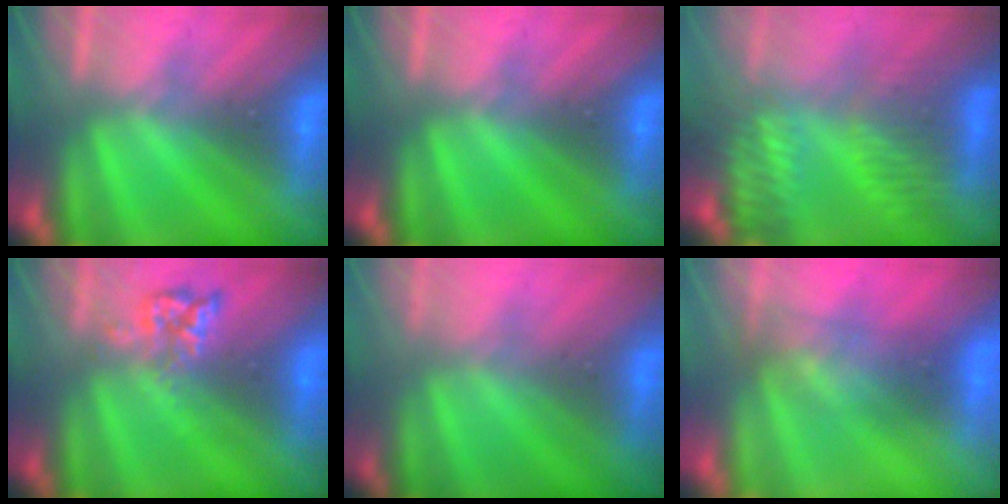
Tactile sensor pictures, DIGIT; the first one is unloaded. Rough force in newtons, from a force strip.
{"total": 0.0}
{"total": 4.4}
{"total": 2.4}
{"total": 2.9}
{"total": 2.7}